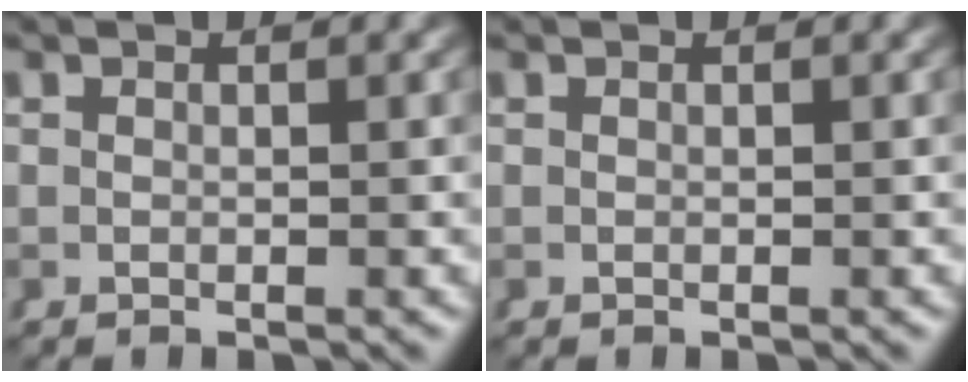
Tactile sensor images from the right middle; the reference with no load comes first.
{"total": 0.0}